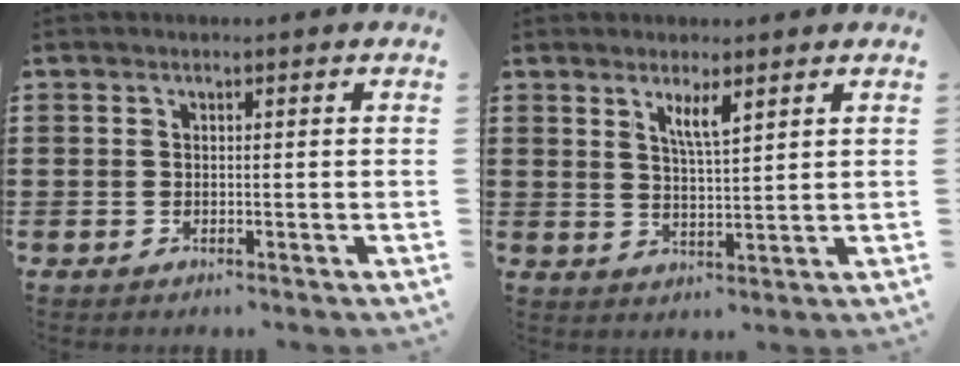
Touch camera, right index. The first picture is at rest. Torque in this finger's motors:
{"motor_torque": [0.03, 0.00, 0.13, 0.10]}